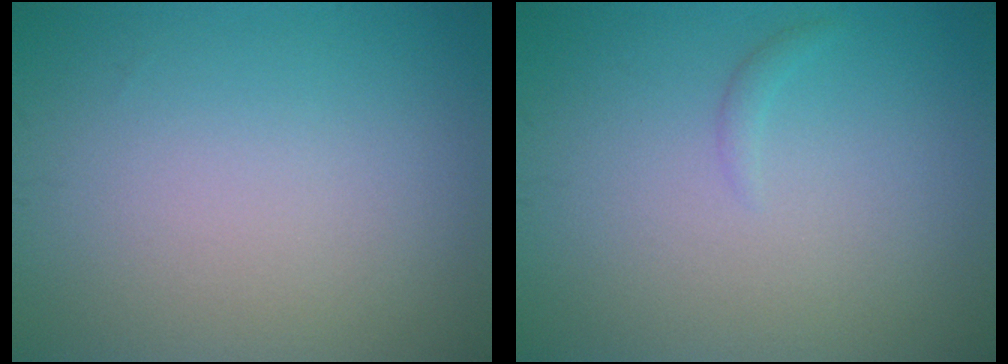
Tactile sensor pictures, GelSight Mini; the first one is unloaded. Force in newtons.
{"total": 0.6, "press": 0.6, "slide": 0.1}